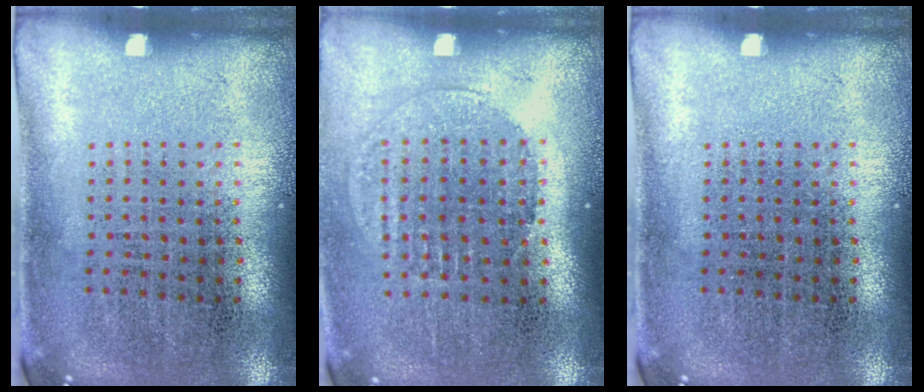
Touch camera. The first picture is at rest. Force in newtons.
{"total": 1.4, "press": 1.1, "slide": 0.7}
{"total": 0.0}